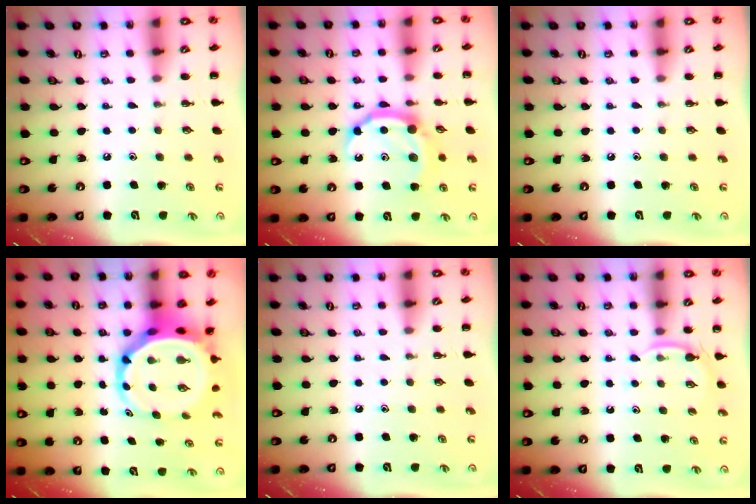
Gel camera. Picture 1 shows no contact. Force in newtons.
{"total": 11.6, "press": 11.6, "slide": 0.7}
{"total": 0.0}
{"total": 8.1, "press": 7.8, "slide": 2.2}
{"total": 0.0}
{"total": 4.0, "press": 3.7, "slide": 1.3}